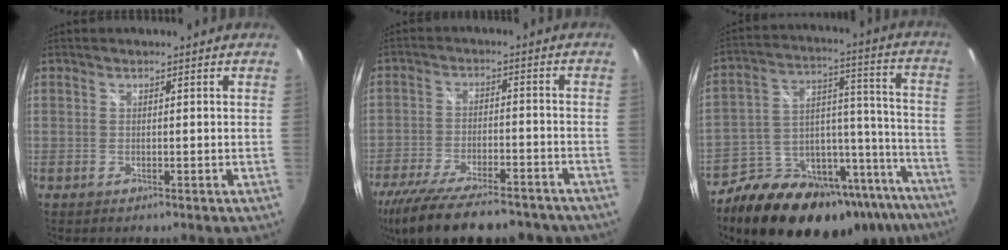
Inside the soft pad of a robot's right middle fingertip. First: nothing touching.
{"total": 22.6, "force": [-18.1, 7.2, 11.5], "torque": [-0.227, -0.040, -0.268]}
{"total": 28.9, "force": [-20.9, 12.9, 15.1], "torque": [-0.223, 0.032, -0.280]}